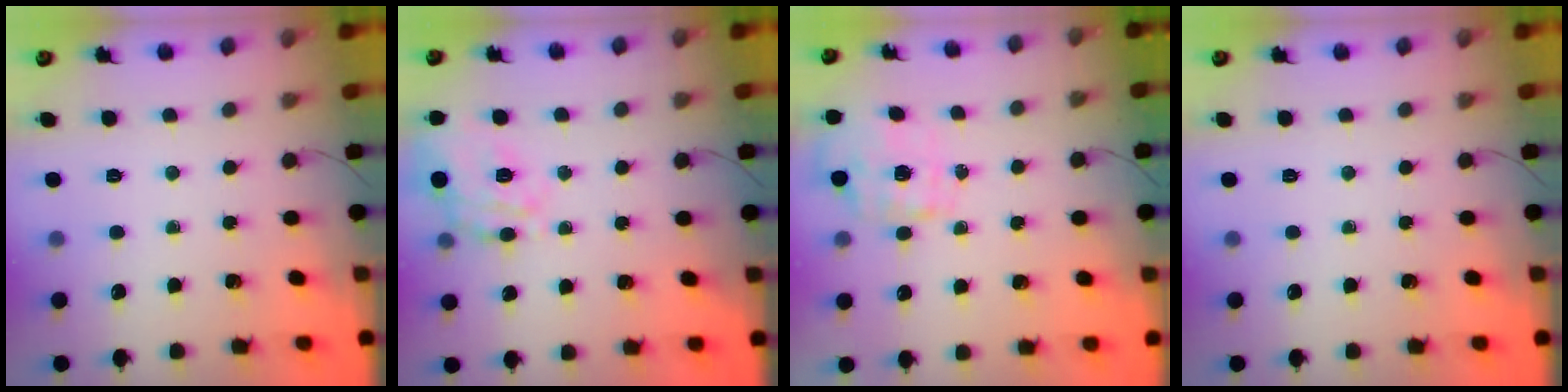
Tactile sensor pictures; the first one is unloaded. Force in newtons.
{"total": 17.3, "press": 17.2, "slide": 1.9}
{"total": 1.8, "press": 1.7, "slide": 0.6}
{"total": 0.0}